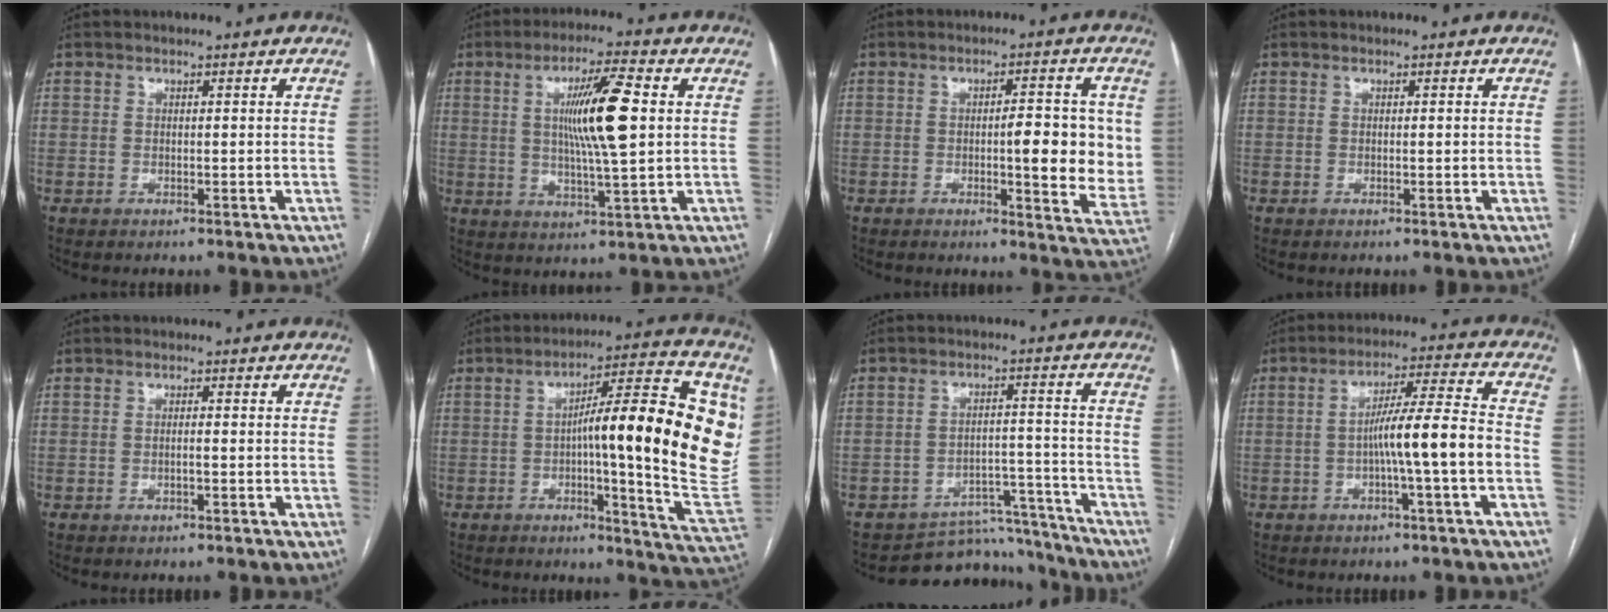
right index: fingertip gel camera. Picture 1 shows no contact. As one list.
[{"total": 11.2, "force": [1.9, 0.5, 11.0], "torque": [-0.195, -0.001, 0.034]}, {"total": 9.7, "force": [0.1, 2.3, 9.4], "torque": [-0.113, 0.003, 0.001]}, {"total": 0.6, "force": [-0.1, 0.0, 0.6], "torque": [-0.009, 0.000, 0.001]}, {"total": 0.8, "force": [-0.3, 0.0, 0.8], "torque": [-0.014, 0.002, -0.004]}, {"total": 22.1, "force": [3.3, 2.1, 21.7], "torque": [-0.235, 0.029, 0.041]}, {"total": 10.3, "force": [-9.6, 3.4, -0.8], "torque": [0.030, 0.051, -0.132]}, {"total": 9.3, "force": [-2.1, -0.6, 9.0], "torque": [-0.154, 0.015, -0.035]}]